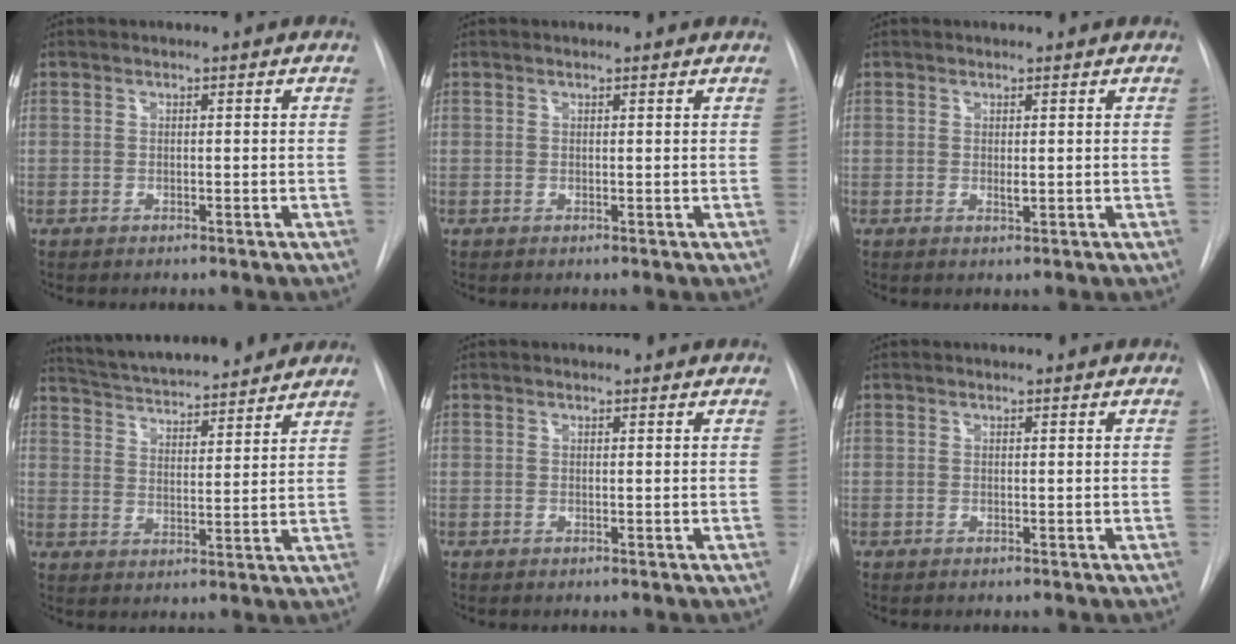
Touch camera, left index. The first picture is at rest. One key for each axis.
{"total": 1.2, "fx": 1.2, "fy": 0.0, "fz": 0.1, "tx": -0.012, "ty": 0.002, "tz": 0.012}
{"total": 0.9, "fx": 0.4, "fy": 0.3, "fz": 0.8, "tx": -0.016, "ty": -0.003, "tz": 0.007}
{"total": 18.8, "fx": 17.2, "fy": 2.7, "fz": 7.3, "tx": -0.121, "ty": 0.021, "tz": 0.251}
{"total": 2.1, "fx": 2.0, "fy": 0.4, "fz": 0.2, "tx": -0.010, "ty": 0.009, "tz": 0.020}
{"total": 1.4, "fx": 1.4, "fy": 0.2, "fz": 0.2, "tx": -0.011, "ty": 0.010, "tz": 0.015}